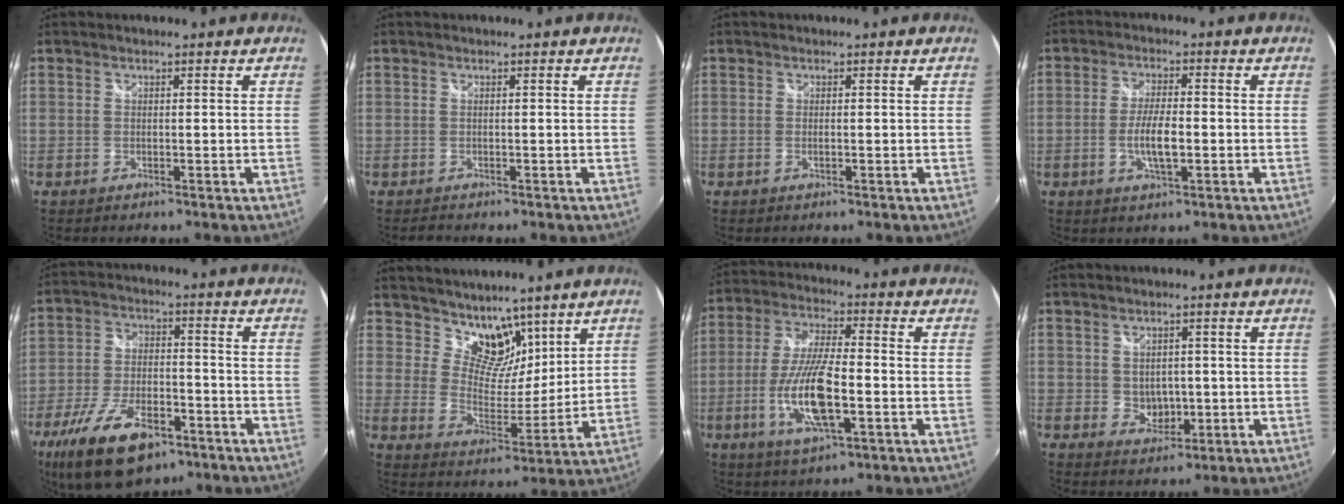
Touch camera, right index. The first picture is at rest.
{"total": 0.7, "force": [-0.5, 0.4, 0.1], "torque": [-0.003, -0.002, -0.009]}
{"total": 0.7, "force": [-0.1, 0.1, 0.7], "torque": [-0.015, 0.001, -0.005]}
{"total": 5.9, "force": [-1.4, 1.7, 5.5], "torque": [-0.111, -0.003, -0.025]}
{"total": 17.1, "force": [-10.5, 7.6, 11.1], "torque": [-0.237, -0.028, -0.181]}
{"total": 10.0, "force": [7.5, 5.8, 3.2], "torque": [-0.044, -0.005, 0.135]}
{"total": 13.7, "force": [-4.0, 3.7, 12.5], "torque": [-0.258, -0.010, -0.076]}
{"total": 4.3, "force": [0.0, 3.7, 2.2], "torque": [-0.035, -0.002, 0.006]}